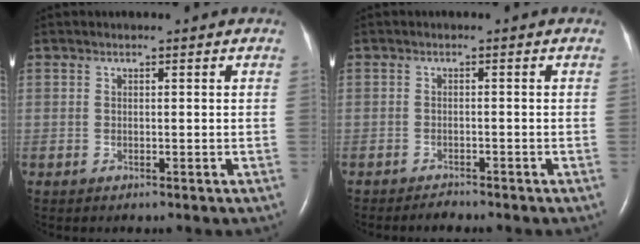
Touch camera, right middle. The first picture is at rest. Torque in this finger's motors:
{"motor_torque": [-0.03, -0.05, -0.03, -0.01]}